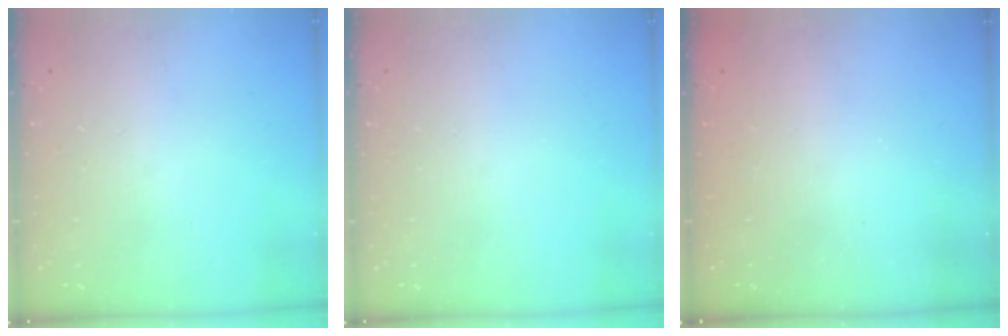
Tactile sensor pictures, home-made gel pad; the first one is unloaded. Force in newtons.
{"total": 0.0}
{"total": 2.3, "press": 2.1, "slide": 0.8}